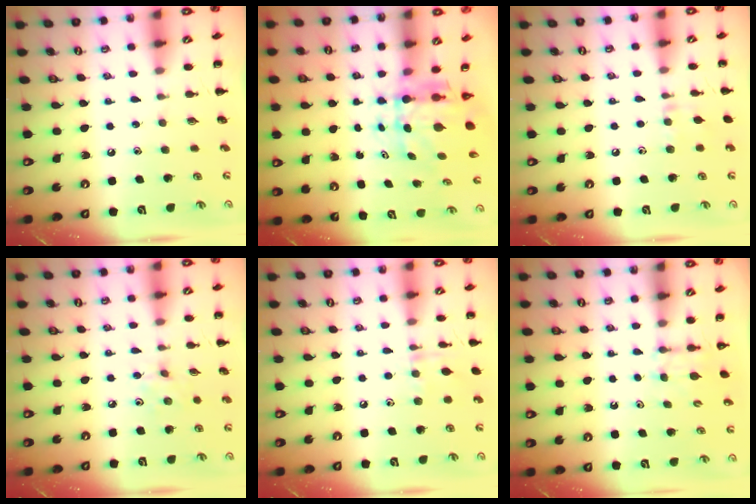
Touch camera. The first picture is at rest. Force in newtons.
{"total": 6.4, "press": 6.1, "slide": 2.0}
{"total": 6.0, "press": 5.8, "slide": 1.6}
{"total": 4.0, "press": 3.8, "slide": 1.3}
{"total": 5.9, "press": 5.8, "slide": 1.2}
{"total": 2.7, "press": 2.5, "slide": 1.1}